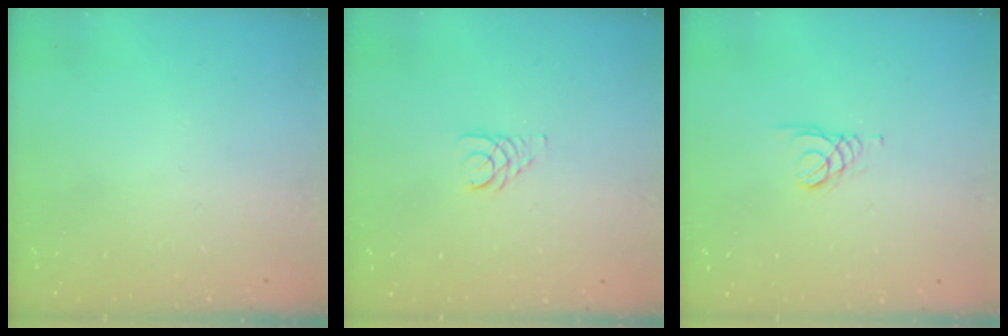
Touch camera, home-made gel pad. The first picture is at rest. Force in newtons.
{"total": 2.9, "press": 2.9, "slide": 0.3}
{"total": 1.6, "press": 1.5, "slide": 0.2}